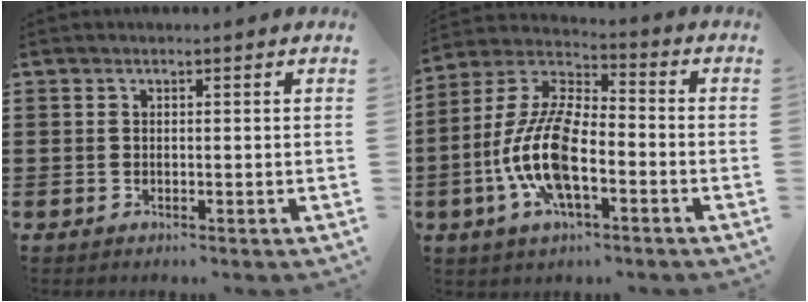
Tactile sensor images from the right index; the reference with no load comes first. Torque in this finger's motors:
{"motor_torque": [2.14, 0.00, 1.05, 0.21]}